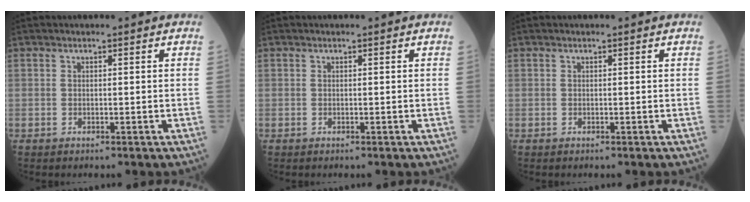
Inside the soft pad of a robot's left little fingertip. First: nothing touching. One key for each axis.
{"total": 0.0}
{"total": 0.0}